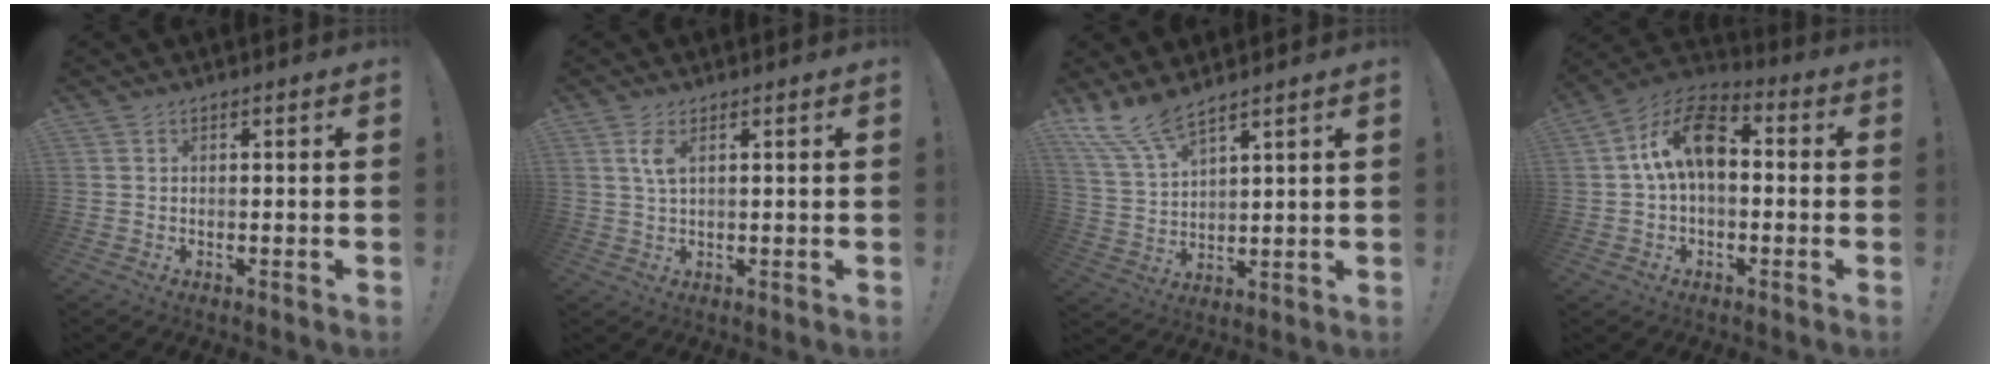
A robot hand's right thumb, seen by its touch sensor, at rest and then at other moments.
{"total": 3.7, "force": [1.5, 1.3, 3.1], "torque": [-0.056, -0.002, 0.023]}
{"total": 9.1, "force": [7.8, 2.0, 4.1], "torque": [-0.099, -0.041, 0.151]}
{"total": 13.8, "force": [1.7, 8.4, 10.8], "torque": [-0.177, 0.017, 0.030]}